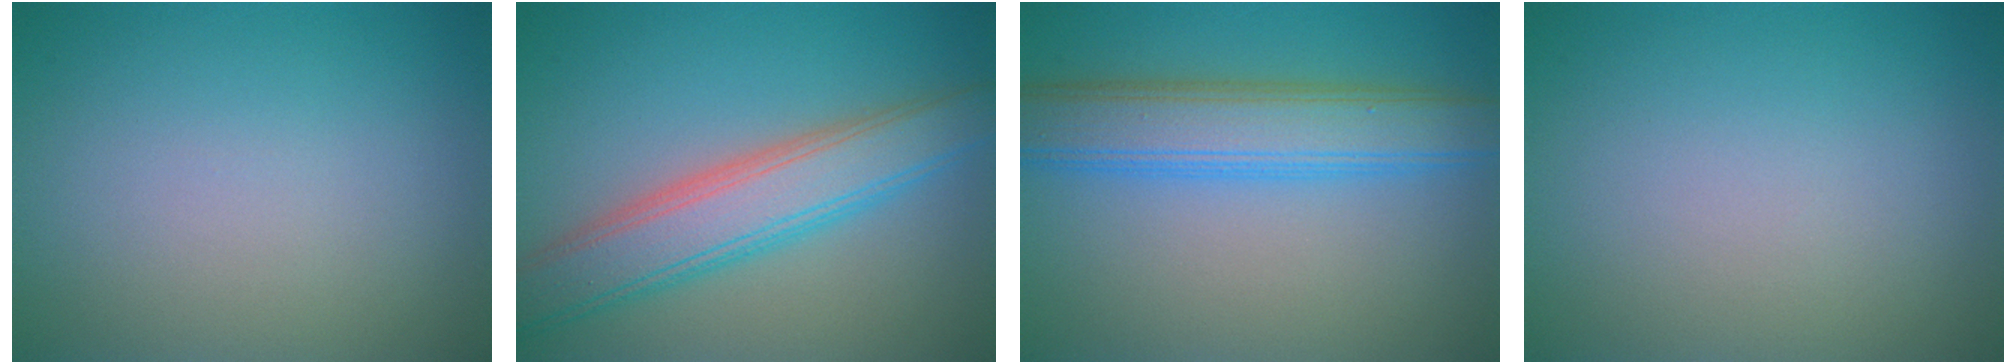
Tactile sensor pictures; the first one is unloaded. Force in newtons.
{"total": 6.3, "press": 6.3, "slide": 0.3}
{"total": 7.5, "press": 7.5, "slide": 0.1}
{"total": 0.0}